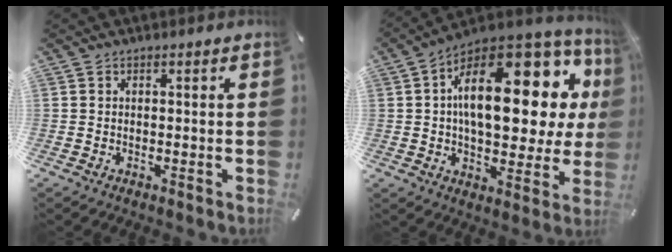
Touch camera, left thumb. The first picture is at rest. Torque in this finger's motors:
{"motor_torque": [2.07, 2.03, 2.65, -0.12, 0.37]}